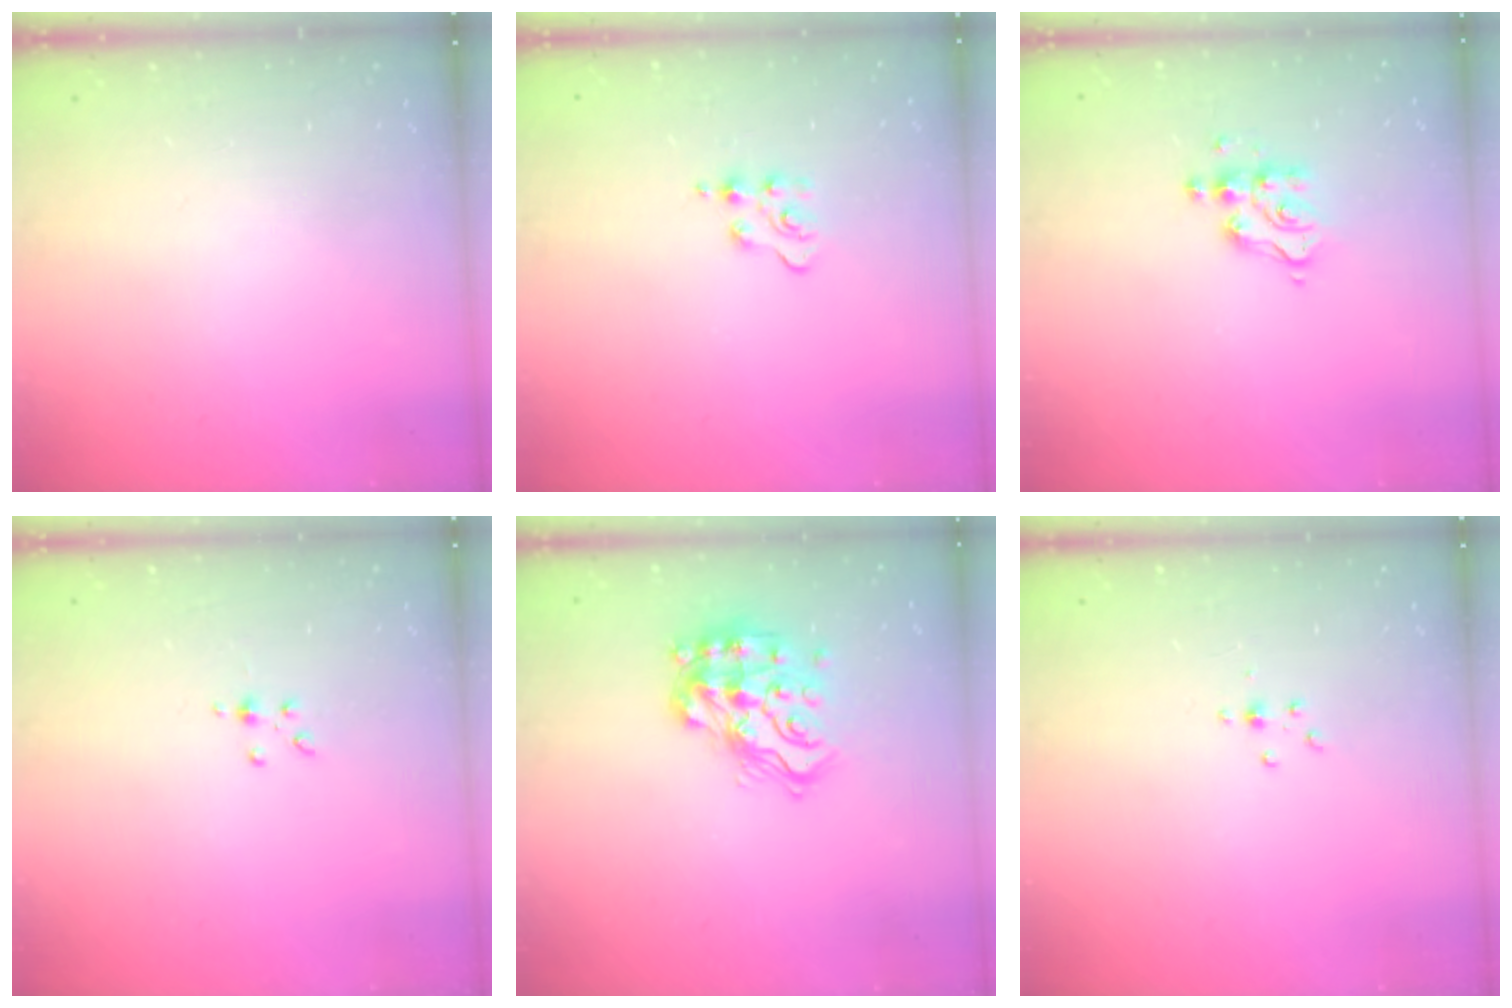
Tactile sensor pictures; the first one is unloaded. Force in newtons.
{"total": 3.7, "press": 3.6, "slide": 0.5}
{"total": 6.0, "press": 6.0, "slide": 0.2}
{"total": 2.0, "press": 1.9, "slide": 0.5}
{"total": 15.4, "press": 15.3, "slide": 1.7}
{"total": 4.3, "press": 4.0, "slide": 1.7}